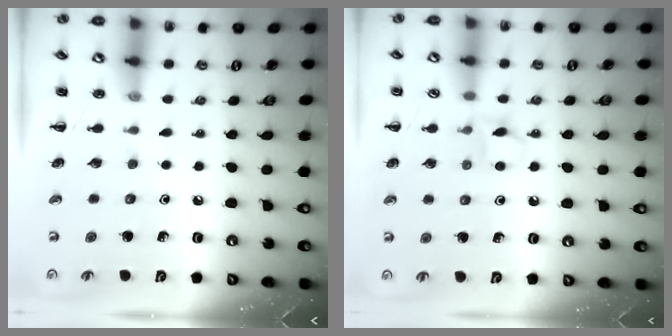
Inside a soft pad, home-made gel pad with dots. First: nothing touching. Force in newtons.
{"total": 3.9, "press": 3.6, "slide": 1.4}